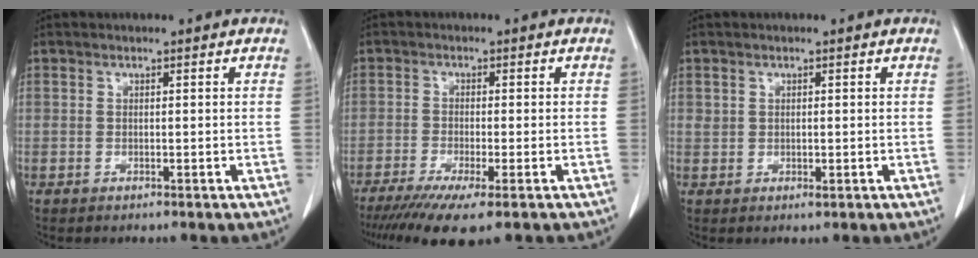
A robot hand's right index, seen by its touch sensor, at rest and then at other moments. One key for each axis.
{"total": 8.8, "fx": -6.1, "fy": 0.7, "fz": 6.3, "tx": -0.100, "ty": -0.022, "tz": -0.098}
{"total": 1.2, "fx": 0.3, "fy": 0.8, "fz": 0.8, "tx": -0.011, "ty": 0.001, "tz": 0.010}